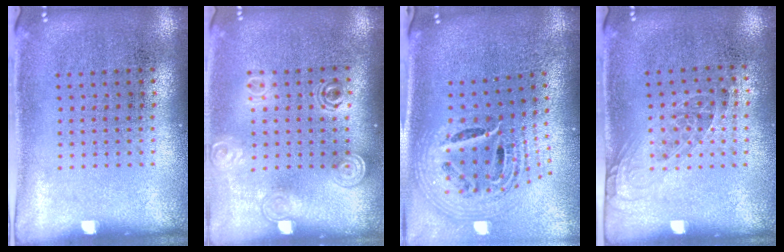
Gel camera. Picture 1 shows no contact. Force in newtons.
{"total": 1.5, "press": 1.3, "slide": 0.9}
{"total": 2.6, "press": 1.9, "slide": 1.9}
{"total": 1.1, "press": 0.8, "slide": 0.7}